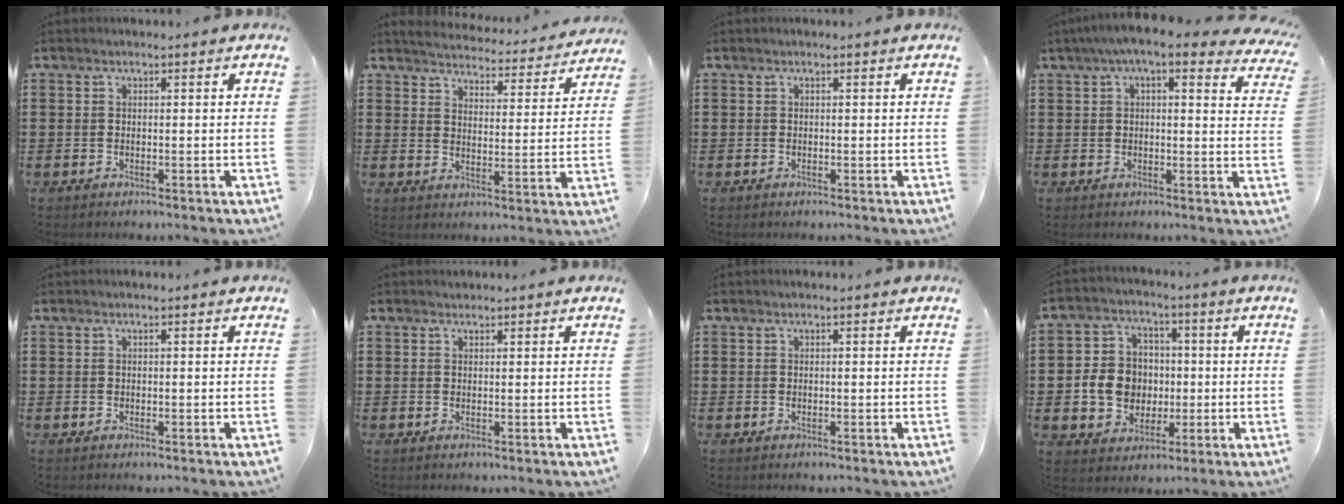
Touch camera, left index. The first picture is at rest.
{"total": 4.3, "force": [4.3, -0.2, 0.1], "torque": [-0.025, -0.037, 0.072]}
{"total": 0.0}
{"total": 6.0, "force": [4.5, 0.7, 3.9], "torque": [-0.089, -0.006, 0.079]}
{"total": 0.0}
{"total": 0.6, "force": [0.5, 0.2, 0.0], "torque": [-0.001, 0.001, 0.011]}
{"total": 0.0}
{"total": 7.9, "force": [-0.4, 7.2, 3.2], "torque": [-0.085, 0.018, -0.008]}